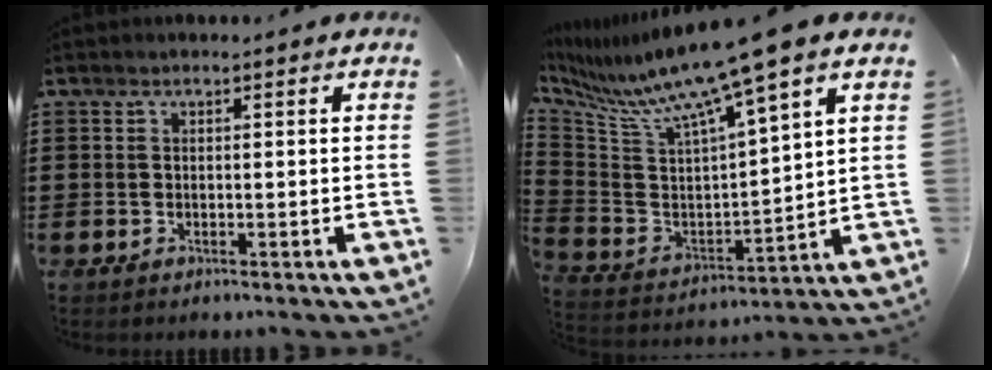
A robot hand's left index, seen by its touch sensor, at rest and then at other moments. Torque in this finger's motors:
{"motor_torque": [1.17, -0.97, 1.05, 0.21]}